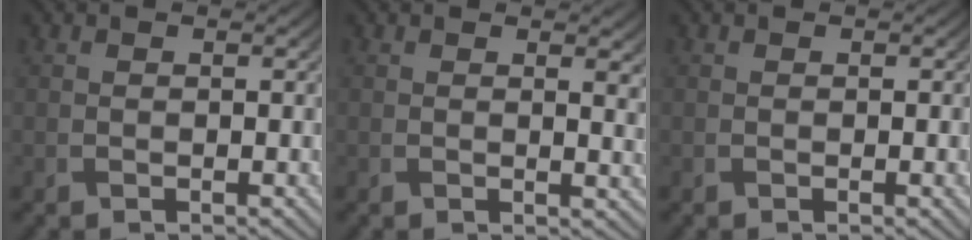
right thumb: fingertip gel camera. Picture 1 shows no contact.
{"total": 2.5, "force": [1.1, 0.6, 2.1], "torque": [-0.032, -0.004, 0.019]}
{"total": 1.0, "force": [-0.1, 0.2, 1.0], "torque": [-0.013, -0.002, -0.001]}